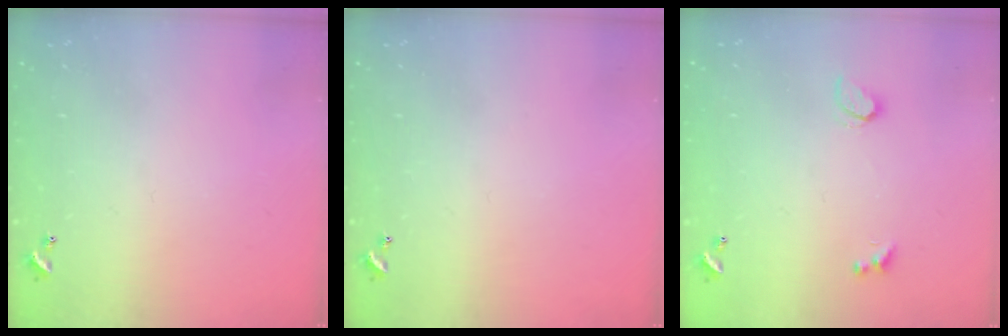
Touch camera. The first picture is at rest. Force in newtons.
{"total": 0.0}
{"total": 1.3, "press": 1.2, "slide": 0.4}